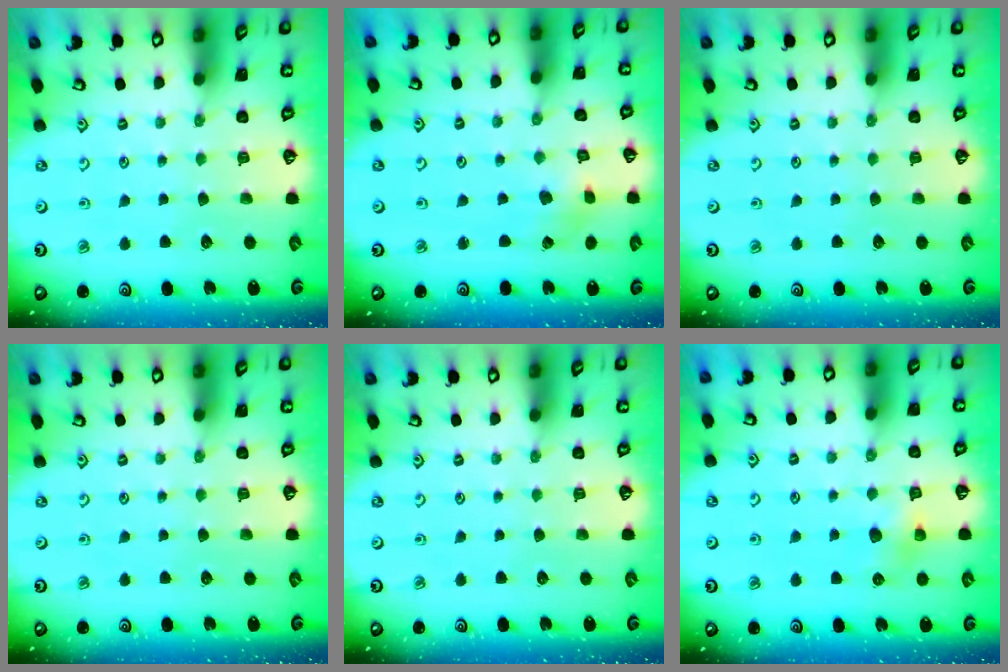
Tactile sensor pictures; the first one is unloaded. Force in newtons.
{"total": 2.7, "press": 2.7, "slide": 0.4}
{"total": 0.0}
{"total": 0.0}
{"total": 0.0}
{"total": 5.7, "press": 5.7, "slide": 0.5}